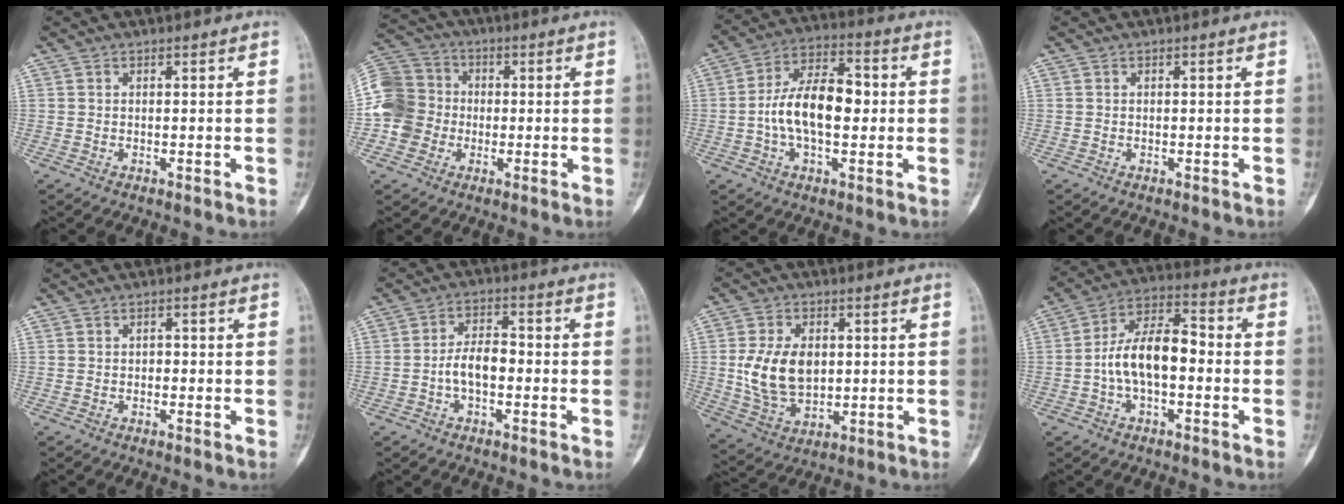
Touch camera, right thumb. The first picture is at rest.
{"total": 11.6, "force": [-1.7, 10.7, 4.1], "torque": [-0.074, 0.027, -0.036]}
{"total": 13.3, "force": [-0.6, 7.2, 11.2], "torque": [-0.190, 0.030, -0.017]}
{"total": 0.0}
{"total": 0.9, "force": [-0.2, 0.7, 0.4], "torque": [0.004, 0.005, -0.007]}
{"total": 6.0, "force": [-1.4, 3.3, 4.8], "torque": [-0.078, 0.026, -0.032]}
{"total": 12.3, "force": [0.8, 8.3, 9.0], "torque": [-0.148, -0.008, 0.028]}
{"total": 12.4, "force": [-1.6, 6.5, 10.4], "torque": [-0.182, 0.044, -0.037]}